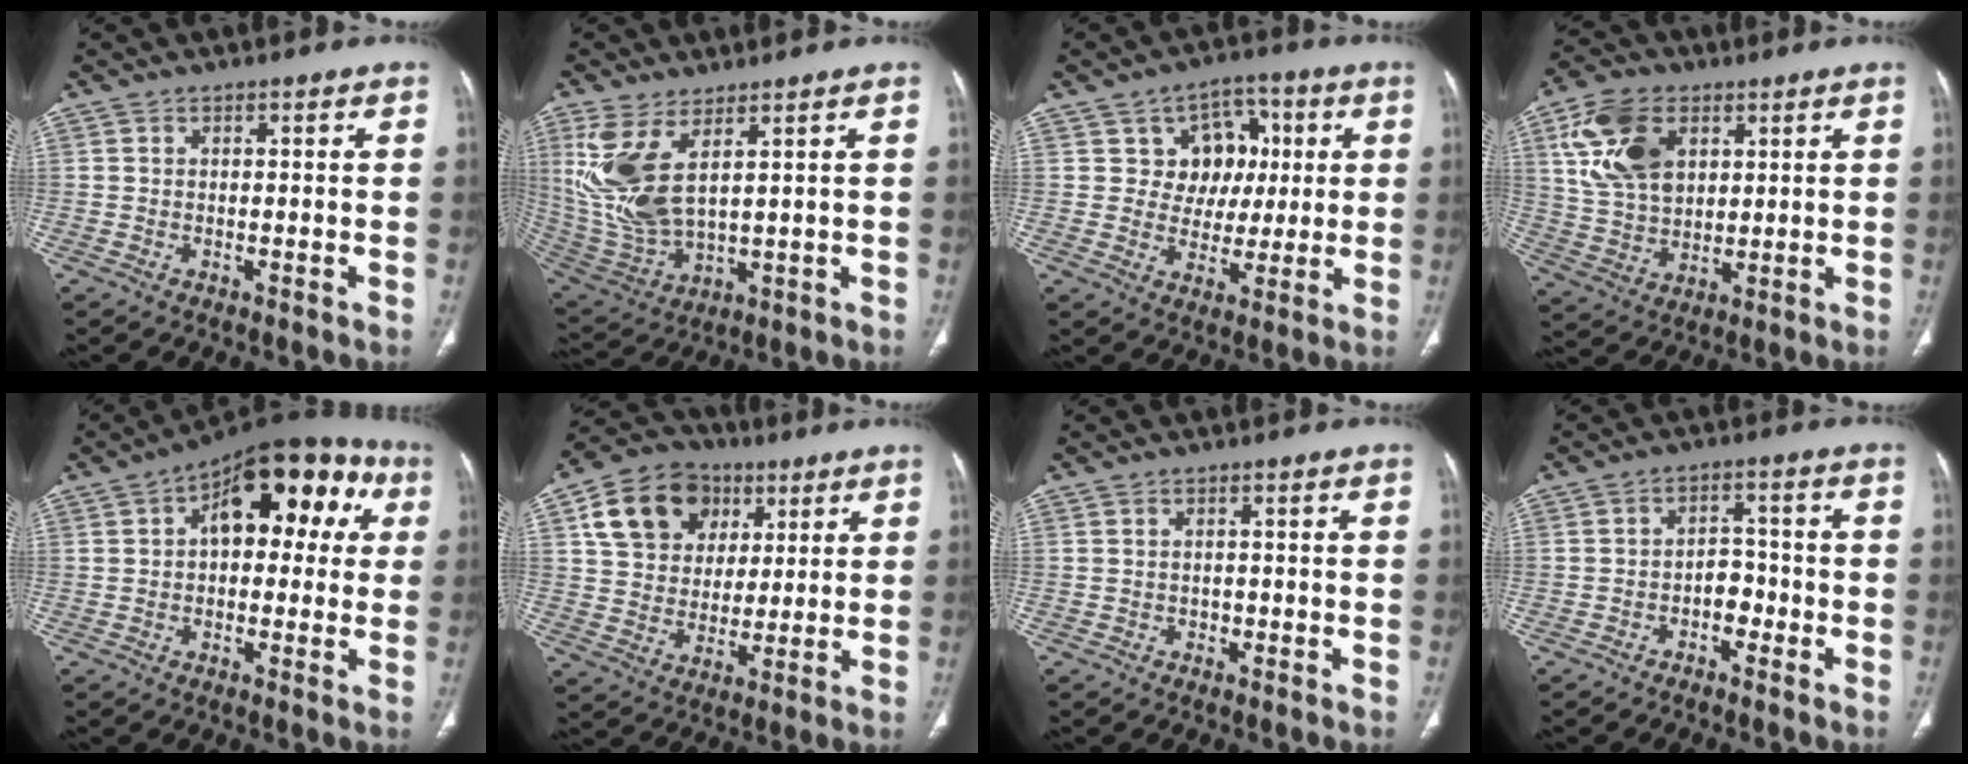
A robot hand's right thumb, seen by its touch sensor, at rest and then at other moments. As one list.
[{"total": 13.1, "force": [4.8, 5.8, 10.8], "torque": [-0.240, -0.025, 0.117]}, {"total": 10.1, "force": [2.6, 8.6, 4.6], "torque": [-0.003, -0.001, 0.038]}, {"total": 14.0, "force": [5.1, 9.2, 9.2], "torque": [-0.161, -0.009, 0.104]}, {"total": 17.7, "force": [4.7, 9.6, 14.1], "torque": [-0.146, 0.033, 0.055]}, {"total": 15.5, "force": [6.2, 12.3, 7.3], "torque": [-0.102, 0.000, 0.106]}, {"total": 0.8, "force": [-0.2, 0.7, 0.2], "torque": [0.004, 0.003, -0.005]}, {"total": 4.2, "force": [-1.9, 2.9, 2.2], "torque": [-0.009, 0.024, -0.037]}]